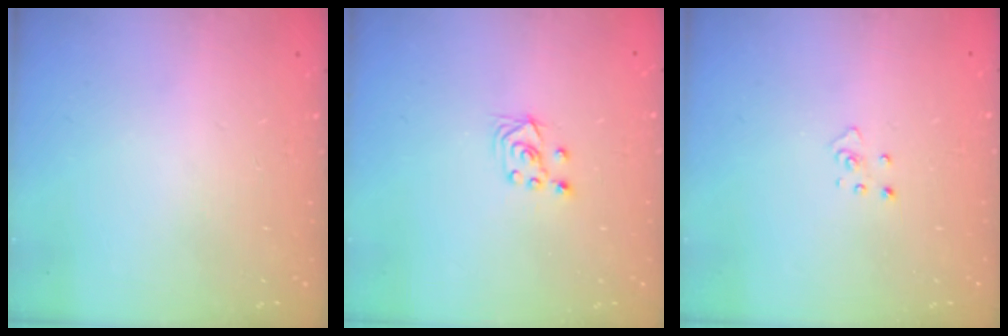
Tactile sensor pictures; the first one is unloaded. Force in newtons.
{"total": 2.8, "press": 2.6, "slide": 1.1}
{"total": 2.9, "press": 2.9, "slide": 0.2}